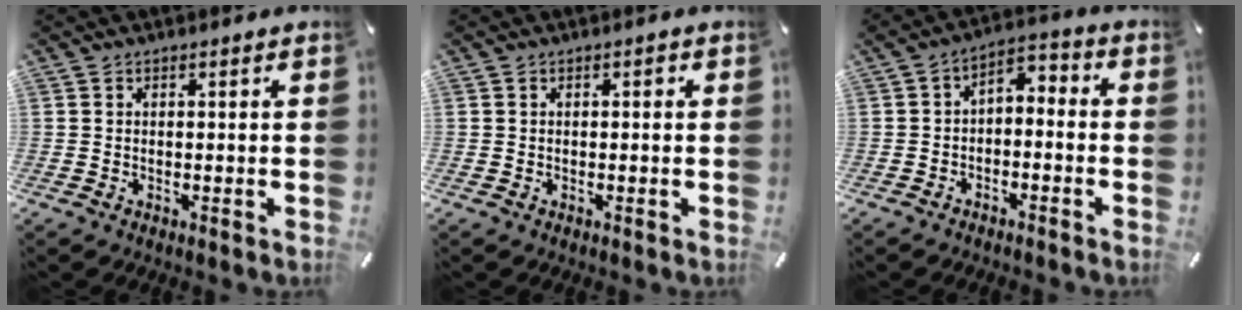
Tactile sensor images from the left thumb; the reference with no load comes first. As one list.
[{"total": 0.8, "force": [0.0, 0.5, 0.6], "torque": [-0.012, 0.004, -0.002]}, {"total": 4.3, "force": [-3.3, 2.2, 1.6], "torque": [-0.030, 0.017, -0.069]}]